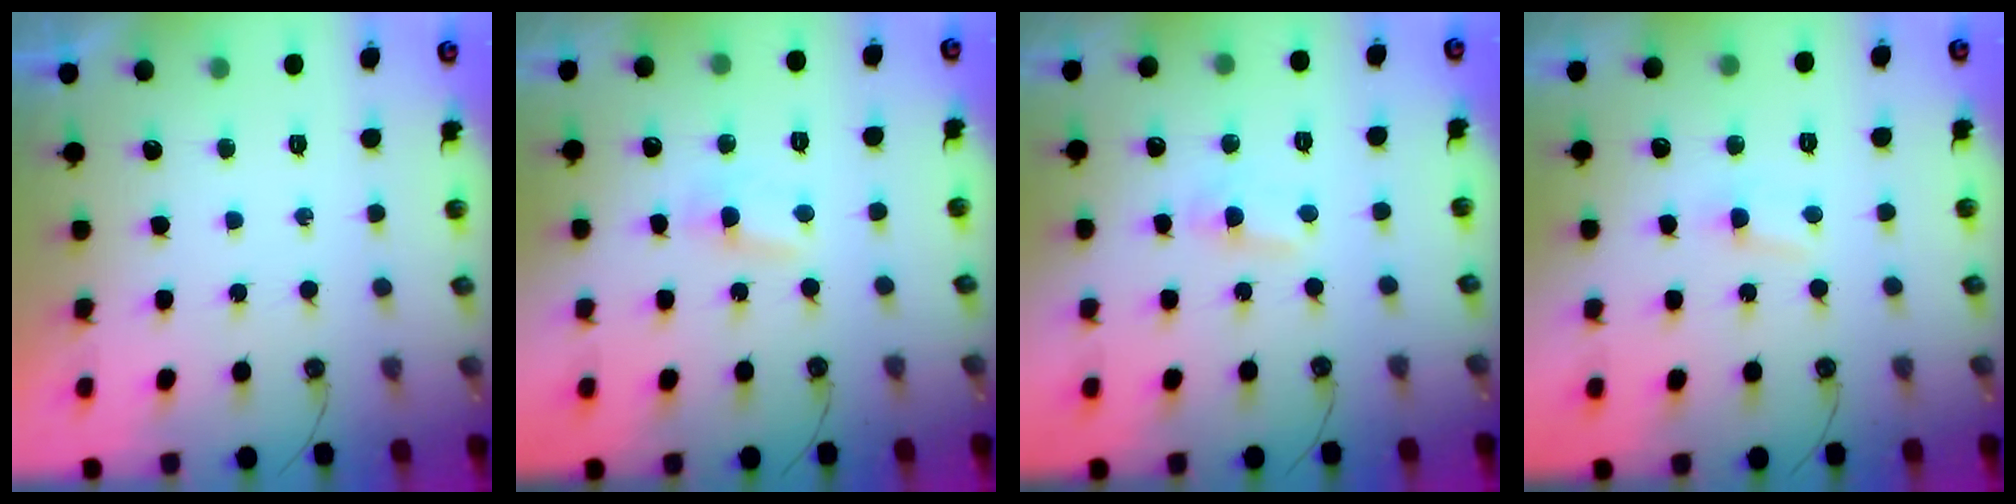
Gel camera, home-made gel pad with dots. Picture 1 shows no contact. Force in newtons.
{"total": 2.7, "press": 2.7, "slide": 0.2}
{"total": 2.1, "press": 2.1, "slide": 0.3}
{"total": 2.8, "press": 2.8, "slide": 0.4}